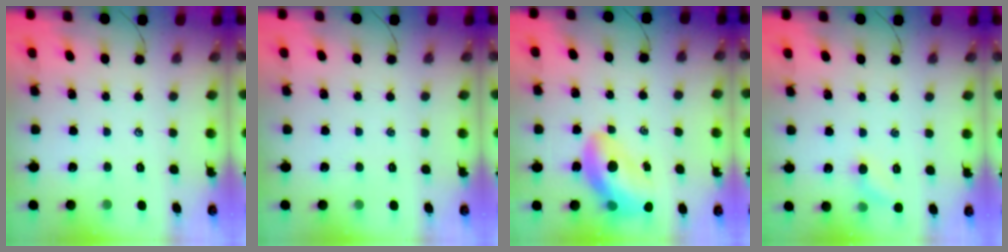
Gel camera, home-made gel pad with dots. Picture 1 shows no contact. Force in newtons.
{"total": 0.0}
{"total": 14.2, "press": 13.6, "slide": 4.1}
{"total": 5.3, "press": 5.1, "slide": 1.7}